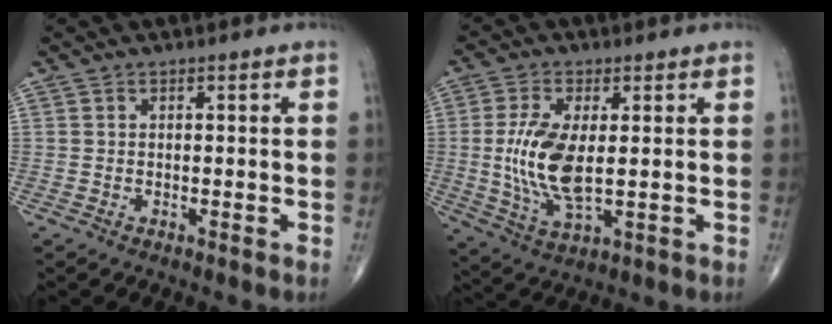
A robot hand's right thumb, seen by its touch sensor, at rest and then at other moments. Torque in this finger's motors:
{"motor_torque": [-0.05, 0.59, 1.06, 0.13, 0.16]}